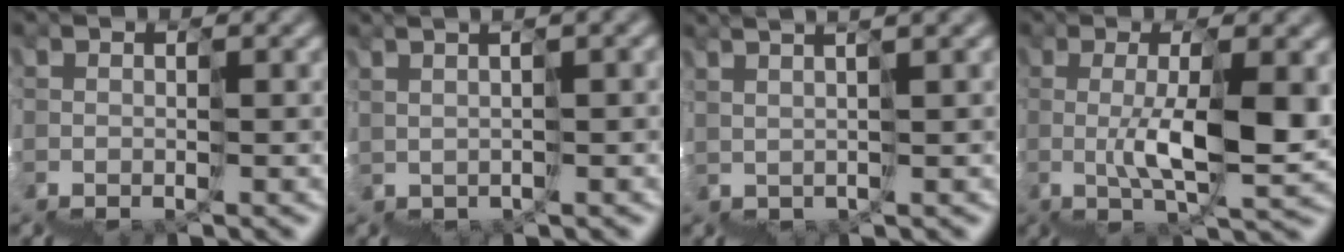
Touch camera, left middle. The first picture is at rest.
{"total": 3.6, "force": [2.9, -0.4, 2.2], "torque": [-0.013, 0.051, 0.057]}
{"total": 5.2, "force": [4.8, -0.9, 2.0], "torque": [0.016, 0.065, 0.070]}
{"total": 3.1, "force": [2.0, -2.1, 1.1], "torque": [-0.010, 0.028, 0.026]}